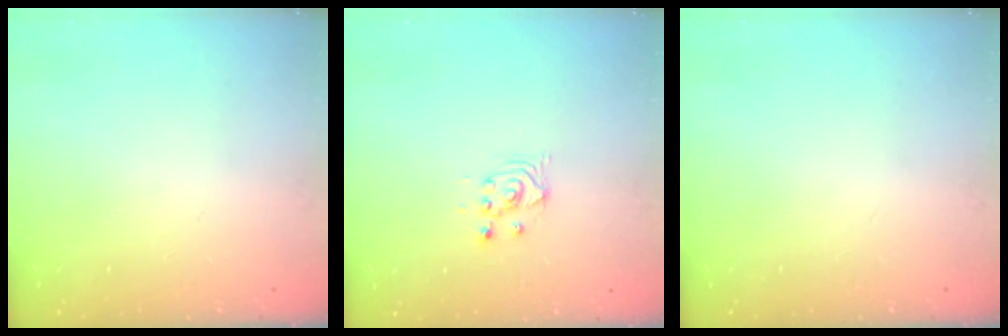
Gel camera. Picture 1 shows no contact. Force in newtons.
{"total": 2.5, "press": 2.5, "slide": 0.2}
{"total": 0.0}